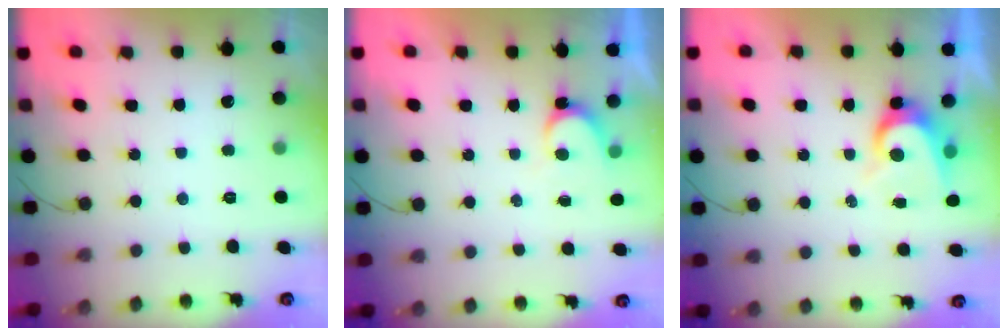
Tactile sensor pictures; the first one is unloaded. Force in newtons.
{"total": 4.7, "press": 4.6, "slide": 0.4}
{"total": 7.1, "press": 7.1, "slide": 0.8}